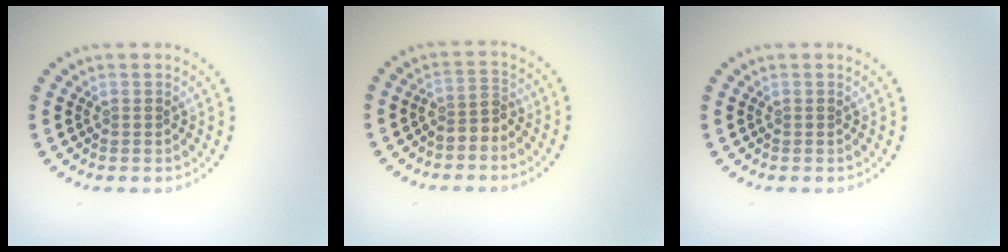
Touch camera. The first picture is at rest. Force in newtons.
{"total": 1.9, "press": 1.4, "slide": 1.2}
{"total": 0.0}